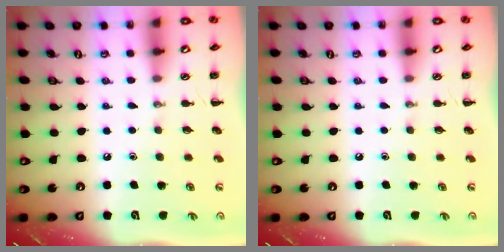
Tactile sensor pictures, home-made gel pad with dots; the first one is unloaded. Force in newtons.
{"total": 0.0}